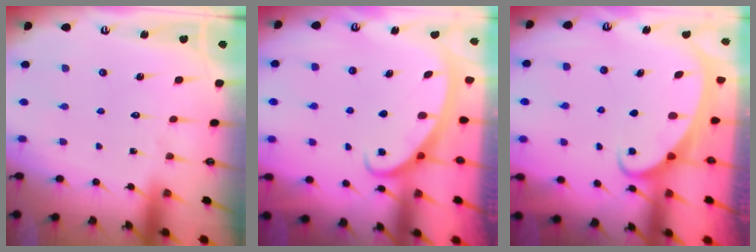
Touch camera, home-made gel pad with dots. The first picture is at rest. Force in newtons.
{"total": 2.7, "press": 2.7, "slide": 0.4}
{"total": 2.1, "press": 2.1, "slide": 0.4}